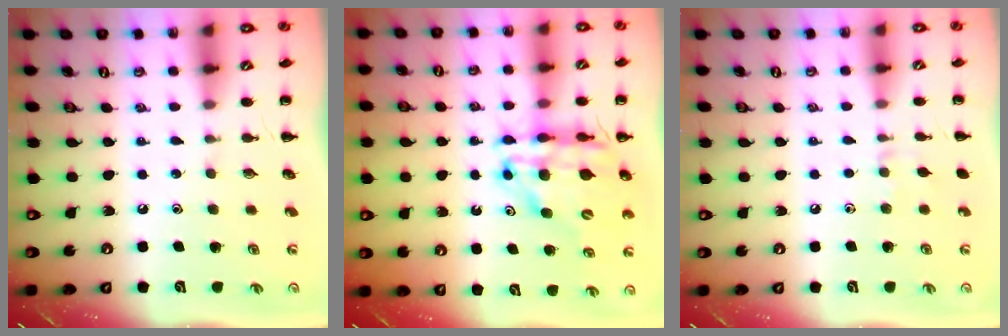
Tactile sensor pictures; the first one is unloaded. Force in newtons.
{"total": 15.0, "press": 14.4, "slide": 4.1}
{"total": 4.0, "press": 3.7, "slide": 1.4}